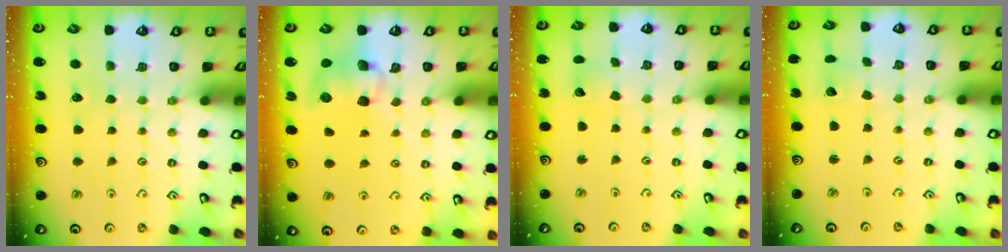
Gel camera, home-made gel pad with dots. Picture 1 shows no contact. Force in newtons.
{"total": 8.6, "press": 8.5, "slide": 1.3}
{"total": 2.9, "press": 2.9, "slide": 0.3}
{"total": 2.7, "press": 2.7, "slide": 0.2}